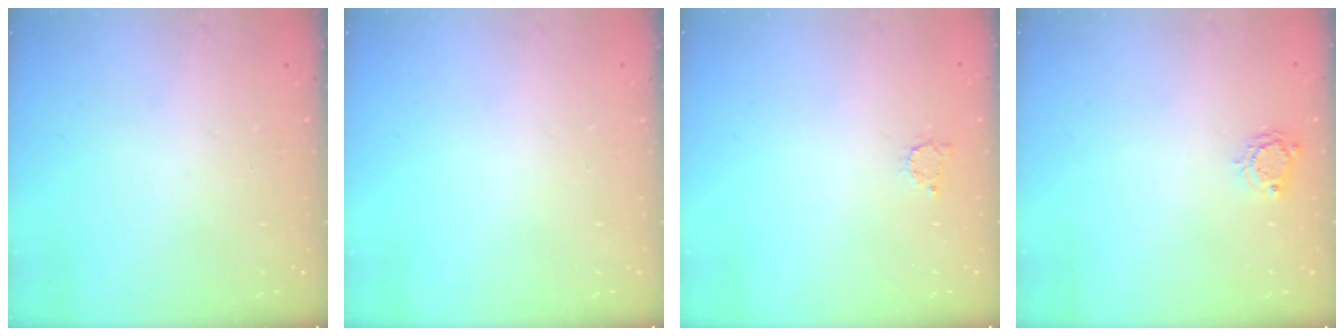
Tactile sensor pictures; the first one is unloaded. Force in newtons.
{"total": 0.0}
{"total": 2.4, "press": 2.4, "slide": 0.3}
{"total": 3.9, "press": 3.9, "slide": 0.4}